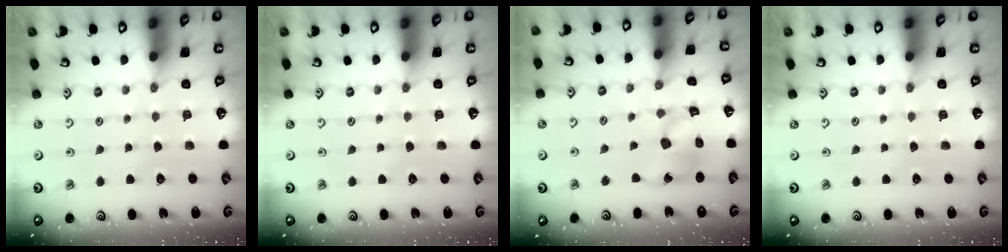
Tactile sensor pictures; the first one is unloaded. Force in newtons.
{"total": 0.0}
{"total": 13.1, "press": 12.9, "slide": 1.9}
{"total": 0.0}